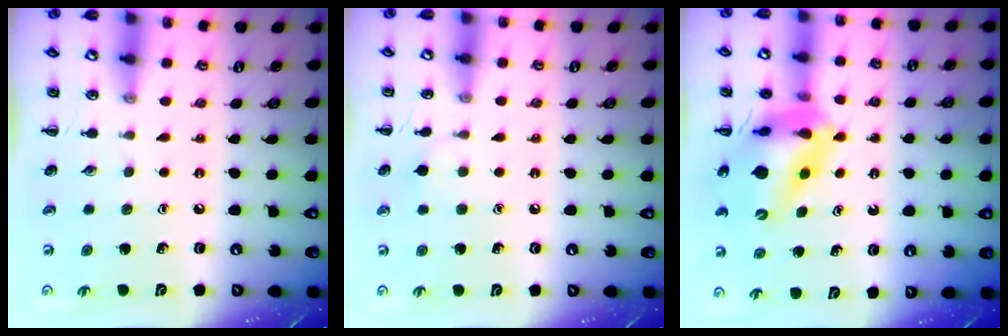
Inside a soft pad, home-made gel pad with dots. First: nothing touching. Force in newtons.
{"total": 5.4, "press": 5.1, "slide": 1.6}
{"total": 13.3, "press": 12.6, "slide": 4.0}